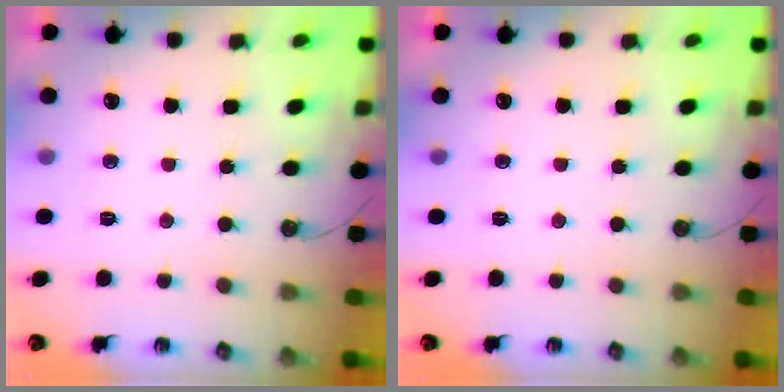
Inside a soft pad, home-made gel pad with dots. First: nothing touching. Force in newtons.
{"total": 0.0}